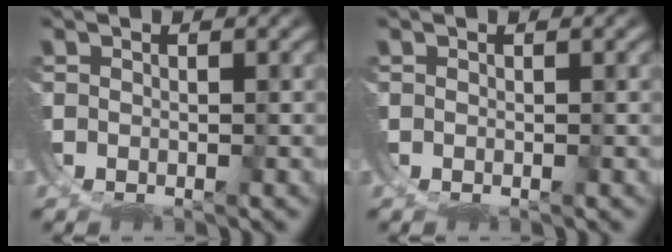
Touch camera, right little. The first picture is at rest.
{"total": 0.0}